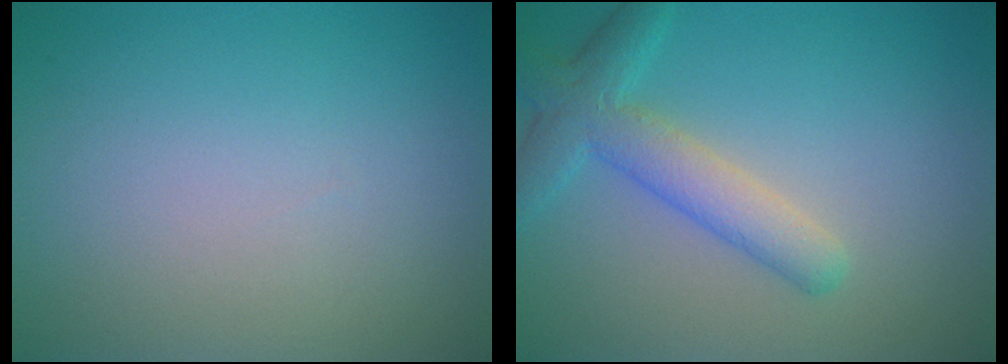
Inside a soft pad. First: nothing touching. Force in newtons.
{"total": 4.2, "press": 4.2, "slide": 0.1}